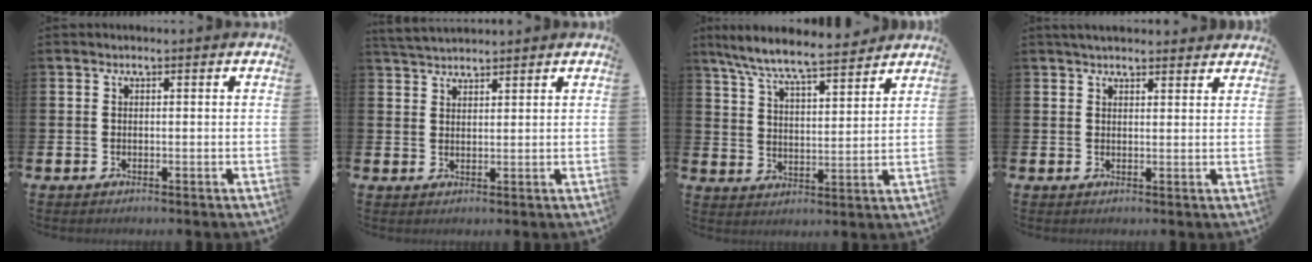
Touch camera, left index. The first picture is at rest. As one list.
[{"total": 3.4, "force": [3.3, 0.5, 0.3], "torque": [-0.014, -0.011, 0.063]}, {"total": 8.0, "force": [7.5, 0.5, 2.8], "torque": [-0.087, -0.042, 0.133]}, {"total": 3.1, "force": [2.9, 0.7, 0.6], "torque": [-0.010, -0.010, 0.052]}]